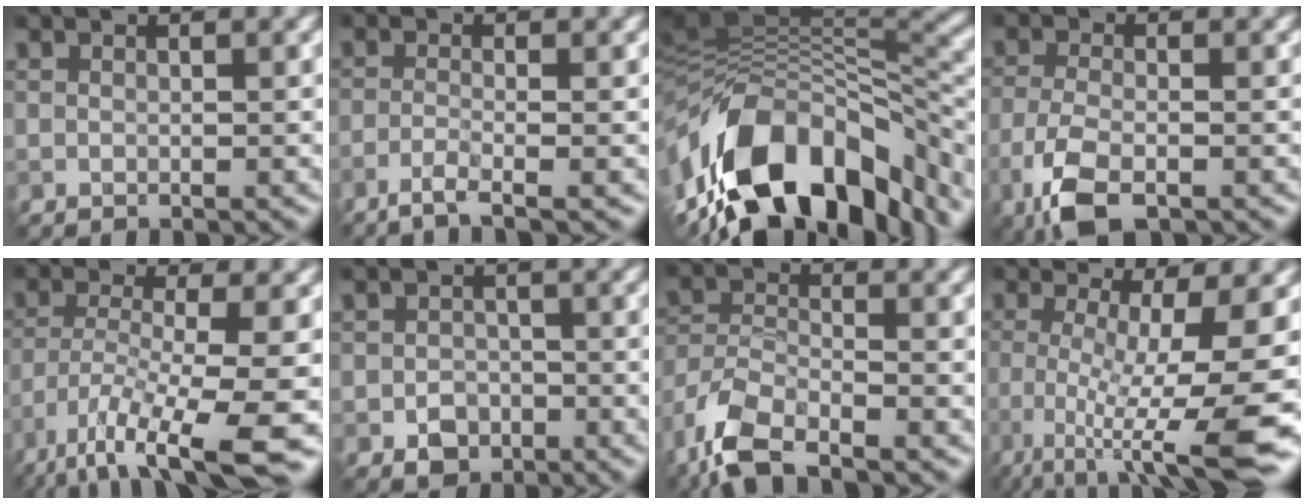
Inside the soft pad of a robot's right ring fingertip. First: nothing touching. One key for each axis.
{"total": 2.4, "fx": -1.5, "fy": 0.3, "fz": 1.8, "tx": -0.031, "ty": -0.001, "tz": -0.045}
{"total": 15.1, "fx": -7.1, "fy": 6.7, "fz": 11.4, "tx": -0.196, "ty": 0.016, "tz": -0.119}
{"total": 5.2, "fx": -3.1, "fy": 1.9, "fz": 3.8, "tx": -0.089, "ty": -0.010, "tz": -0.069}
{"total": 10.9, "fx": -6.4, "fy": 2.5, "fz": 8.5, "tx": -0.149, "ty": -0.017, "tz": -0.108}
{"total": 2.4, "fx": -1.2, "fy": 1.9, "fz": 0.9, "tx": -0.006, "ty": -0.001, "tz": -0.024}
{"total": 6.6, "fx": -4.8, "fy": 2.5, "fz": 3.8, "tx": -0.077, "ty": -0.006, "tz": -0.104}
{"total": 11.4, "fx": -2.9, "fy": 2.6, "fz": 10.7, "tx": -0.171, "ty": -0.016, "tz": -0.044}